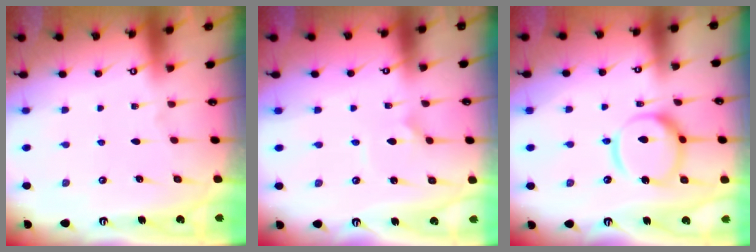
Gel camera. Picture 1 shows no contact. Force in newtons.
{"total": 2.5, "press": 2.4, "slide": 0.4}
{"total": 16.9, "press": 16.8, "slide": 1.8}